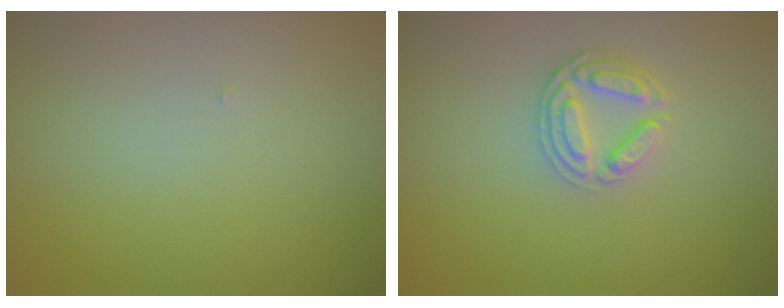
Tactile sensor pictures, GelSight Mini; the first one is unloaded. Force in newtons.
{"total": 2.7, "press": 2.5, "slide": 1.0}